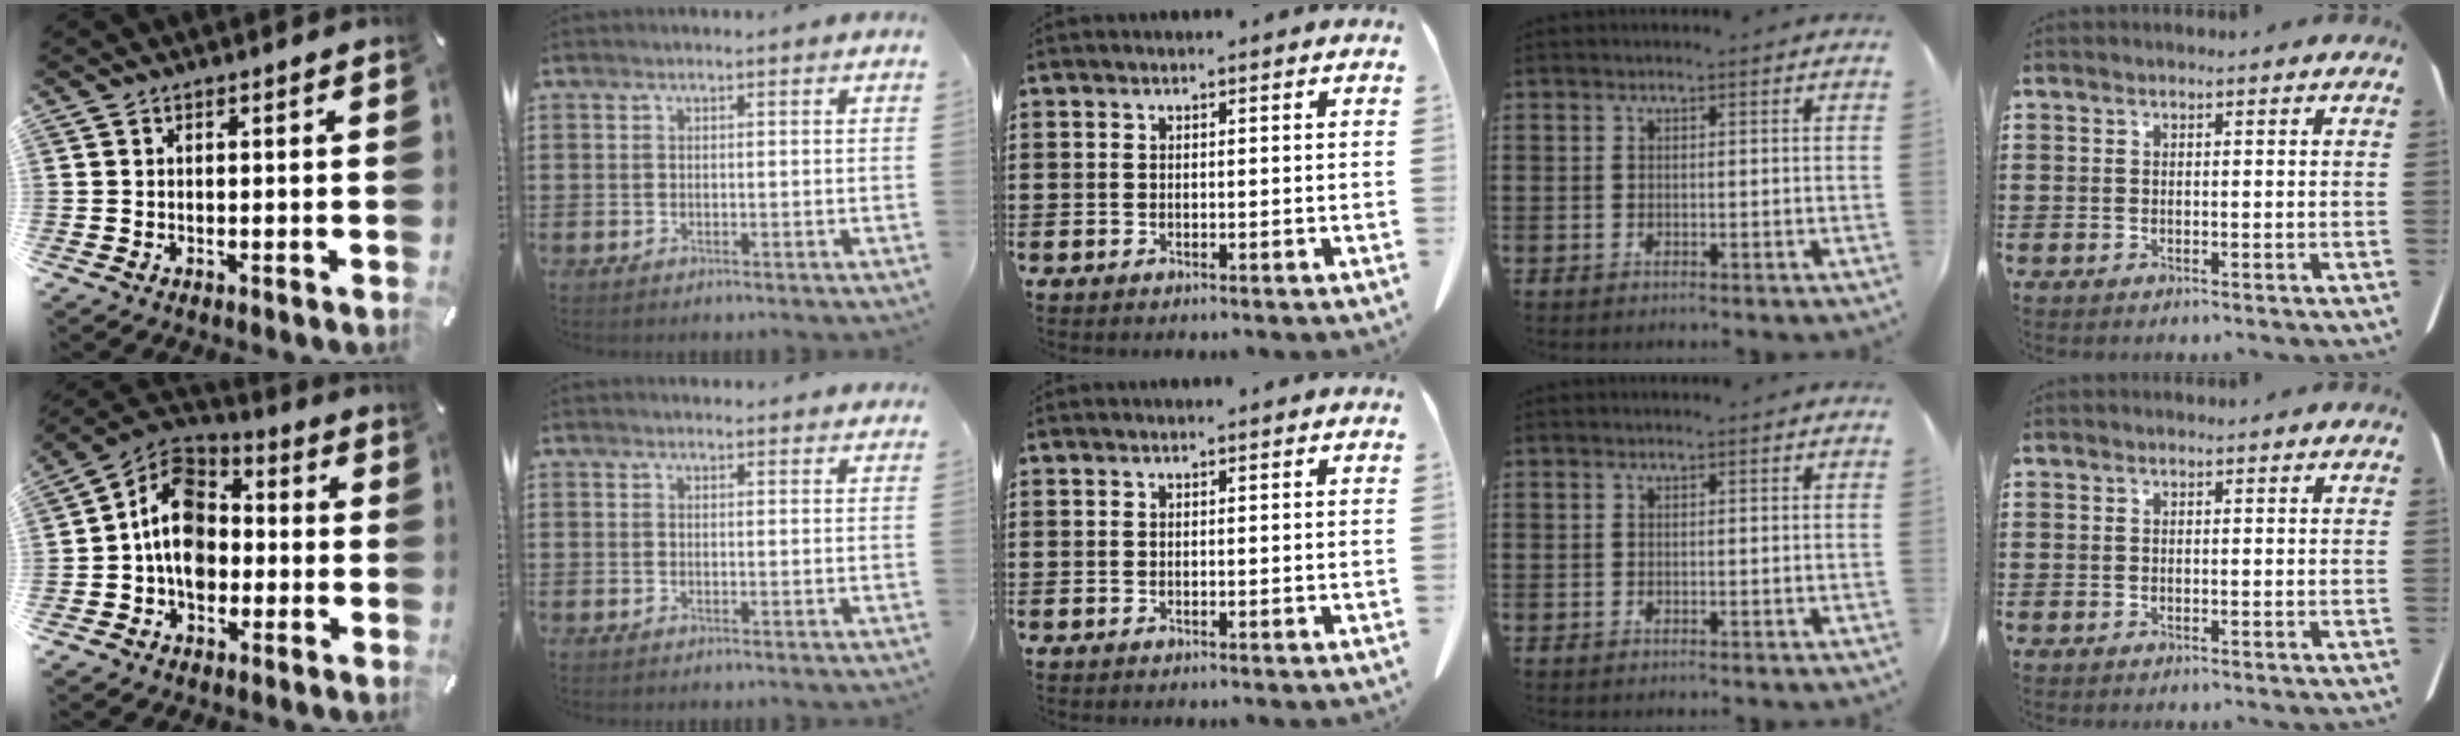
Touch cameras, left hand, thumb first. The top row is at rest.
{"thumb": {"total": 11.6, "force": [-2.2, 9.3, 6.7], "torque": [-0.132, 0.020, -0.044]}, "index": {"total": 1.5, "force": [1.5, 0.2, 0.1], "torque": [-0.006, 0.003, 0.029]}}